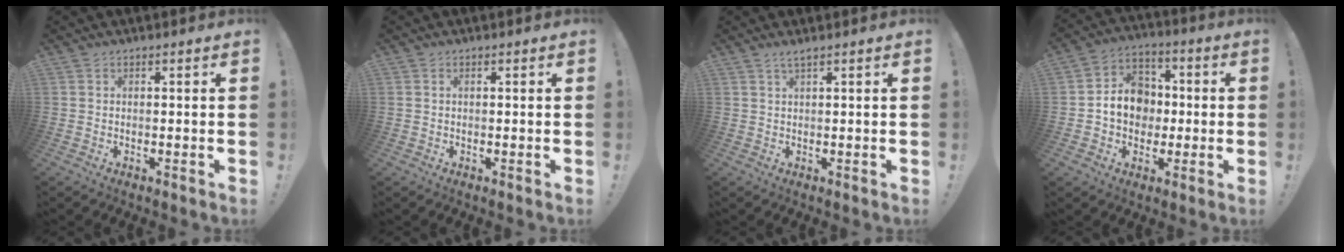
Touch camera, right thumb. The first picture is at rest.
{"total": 0.5, "force": [0.3, 0.2, 0.4], "torque": [-0.015, 0.003, 0.007]}
{"total": 1.6, "force": [1.1, -0.2, 1.1], "torque": [-0.029, 0.001, 0.020]}
{"total": 12.0, "force": [-0.8, 10.5, 5.9], "torque": [-0.092, 0.015, -0.006]}